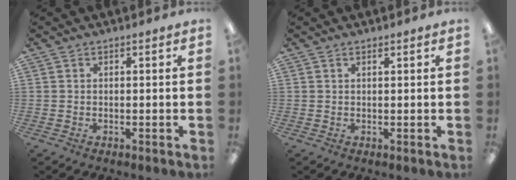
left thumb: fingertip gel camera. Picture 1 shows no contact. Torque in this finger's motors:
{"motor_torque": [0.04, -0.03, -0.34, 0.46, -0.01]}